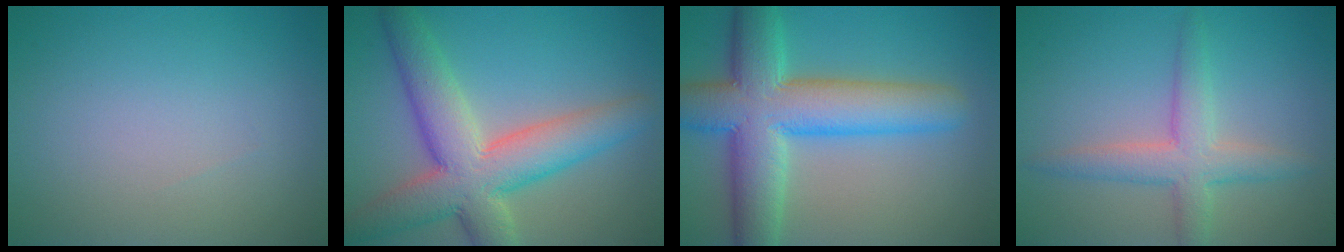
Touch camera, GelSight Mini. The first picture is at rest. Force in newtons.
{"total": 9.0, "press": 8.9, "slide": 0.7}
{"total": 10.0, "press": 10.0, "slide": 0.5}
{"total": 3.9, "press": 3.9, "slide": 0.1}